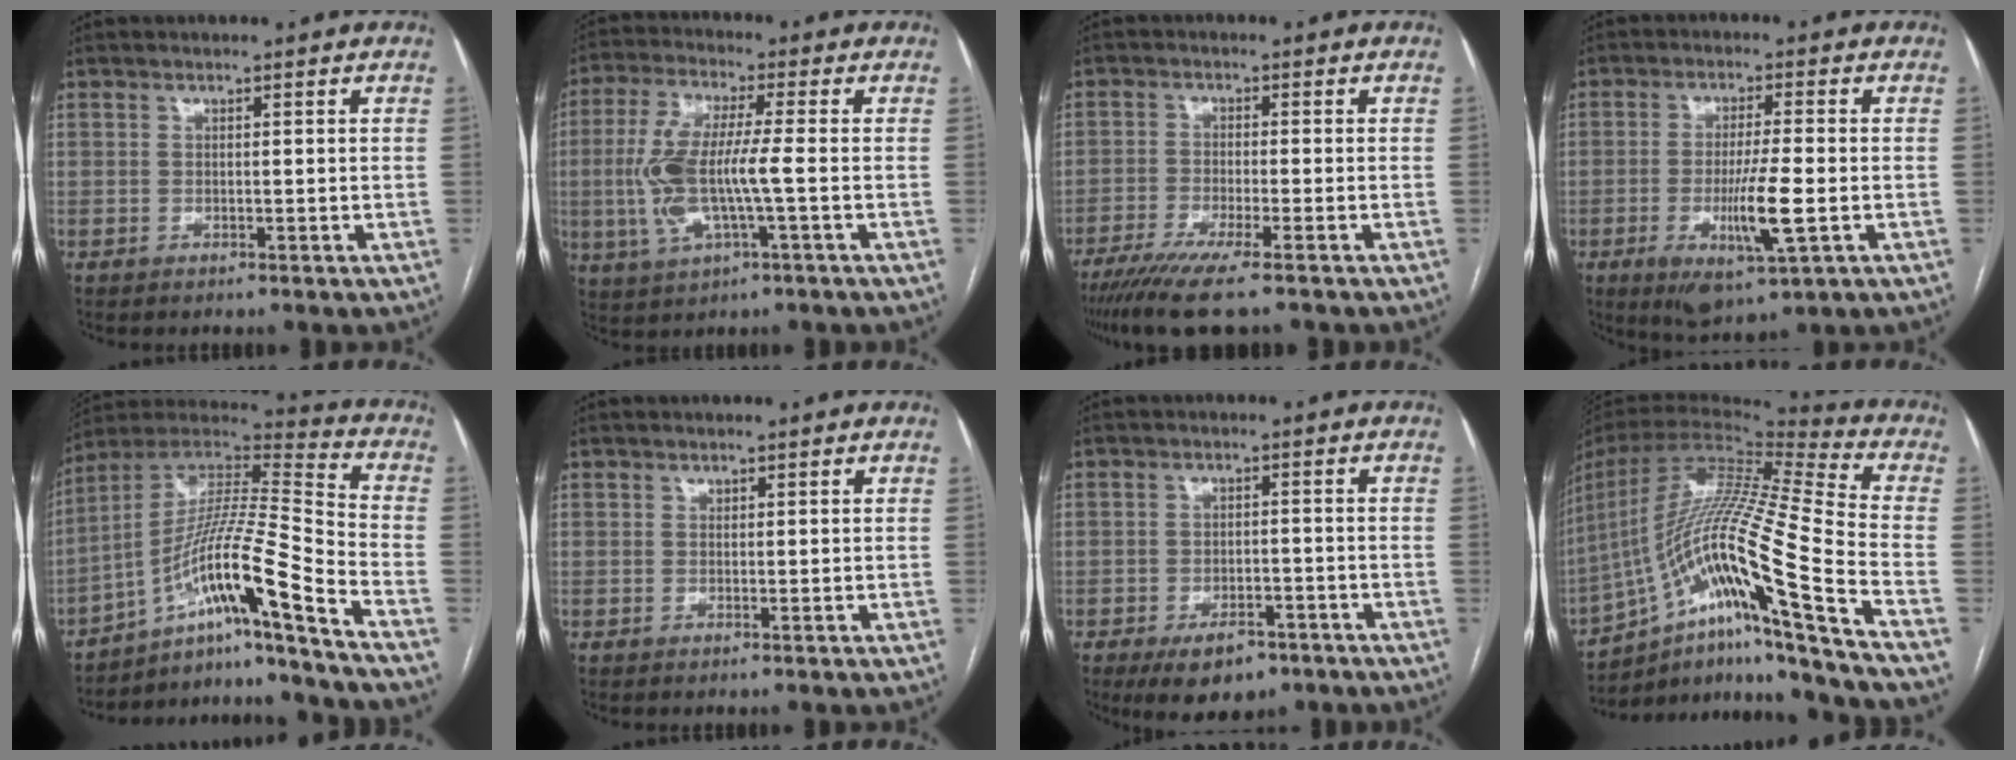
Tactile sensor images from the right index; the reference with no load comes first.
{"total": 10.8, "force": [-1.3, 1.8, 10.6], "torque": [-0.230, 0.007, -0.024]}
{"total": 9.3, "force": [-6.8, 0.4, 6.2], "torque": [-0.099, -0.022, -0.112]}
{"total": 9.6, "force": [-2.6, 1.0, 9.2], "torque": [-0.166, -0.022, -0.041]}
{"total": 17.6, "force": [-11.1, -1.8, 13.6], "torque": [-0.254, 0.017, -0.189]}
{"total": 0.6, "force": [0.4, 0.4, 0.2], "torque": [-0.001, -0.001, 0.005]}
{"total": 7.0, "force": [-4.5, 3.6, 4.0], "torque": [-0.062, -0.002, -0.065]}
{"total": 25.8, "force": [-12.1, -0.7, 22.7], "torque": [-0.402, -0.012, -0.211]}